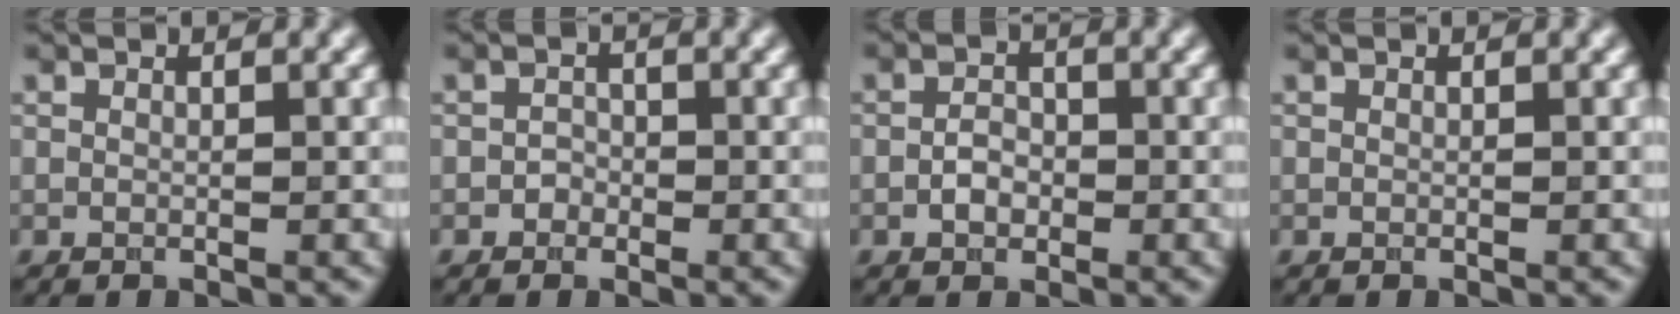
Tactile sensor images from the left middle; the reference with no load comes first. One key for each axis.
{"total": 1.0, "fx": -0.4, "fy": 0.8, "fz": 0.2, "tx": 0.000, "ty": 0.000, "tz": -0.008}
{"total": 1.9, "fx": -0.6, "fy": 1.4, "fz": 1.2, "tx": -0.022, "ty": 0.003, "tz": -0.014}
{"total": 0.0}